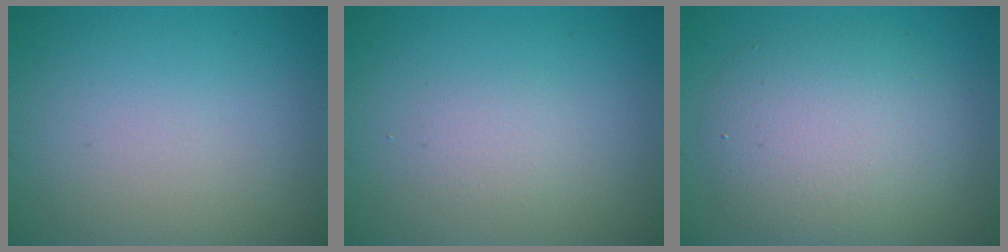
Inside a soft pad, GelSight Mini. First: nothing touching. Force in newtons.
{"total": 1.2, "press": 1.2, "slide": 0.1}
{"total": 5.9, "press": 5.8, "slide": 0.4}